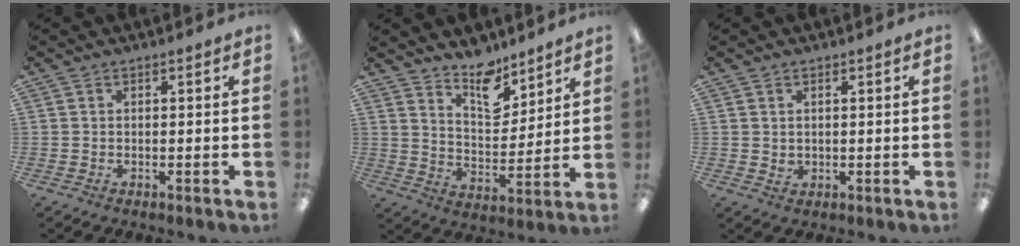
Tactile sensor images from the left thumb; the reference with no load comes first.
{"total": 11.4, "force": [9.1, 5.1, 4.5], "torque": [-0.053, -0.066, 0.164]}
{"total": 1.6, "force": [1.0, 1.2, 0.4], "torque": [-0.001, -0.002, 0.017]}